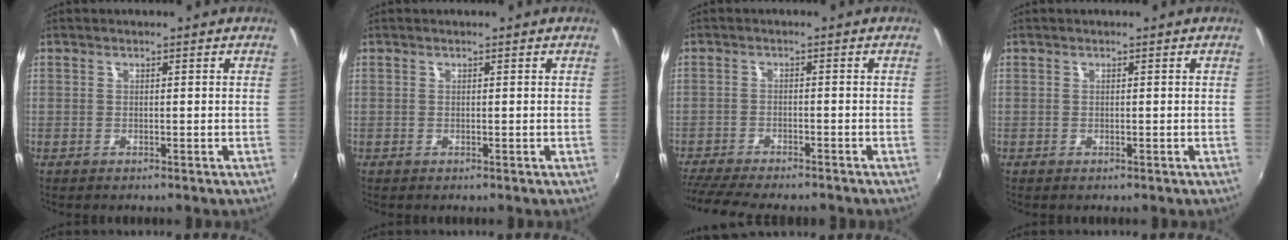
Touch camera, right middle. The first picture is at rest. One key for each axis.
{"total": 0.0}
{"total": 11.8, "fx": -10.4, "fy": 1.8, "fz": 5.3, "tx": -0.124, "ty": -0.028, "tz": -0.168}
{"total": 0.0}